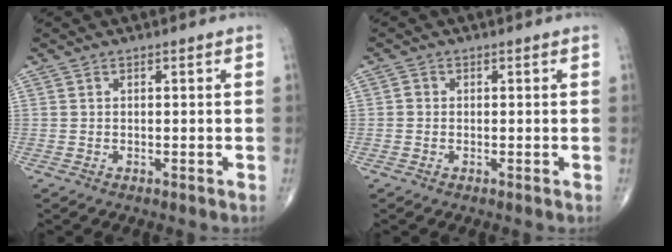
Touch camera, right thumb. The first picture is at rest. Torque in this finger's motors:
{"motor_torque": [-0.22, 0.05, -0.11, -0.22, 0.00]}